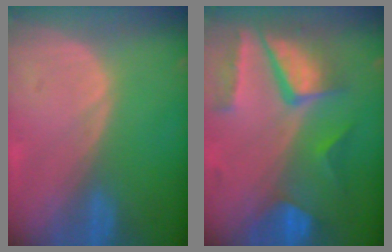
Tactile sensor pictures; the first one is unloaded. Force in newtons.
{"total": 10.4, "press": 8.8, "slide": 5.5}